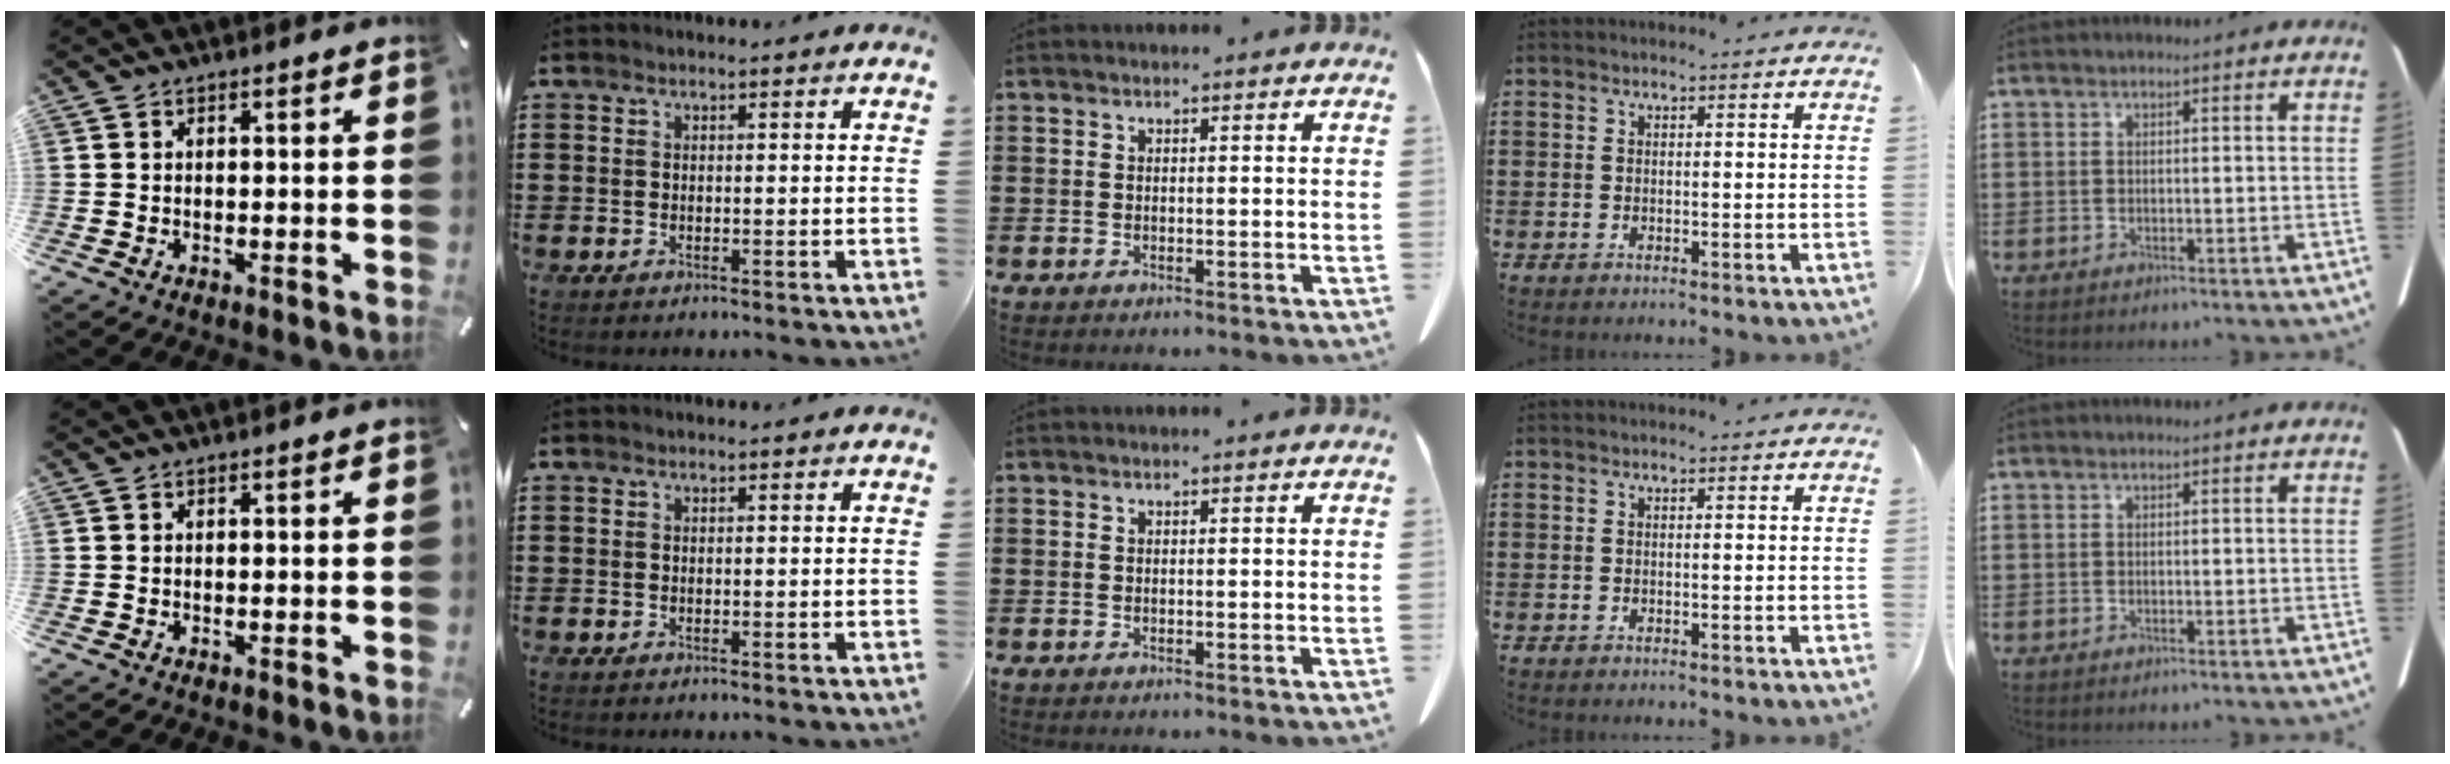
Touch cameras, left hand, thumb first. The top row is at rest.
{}